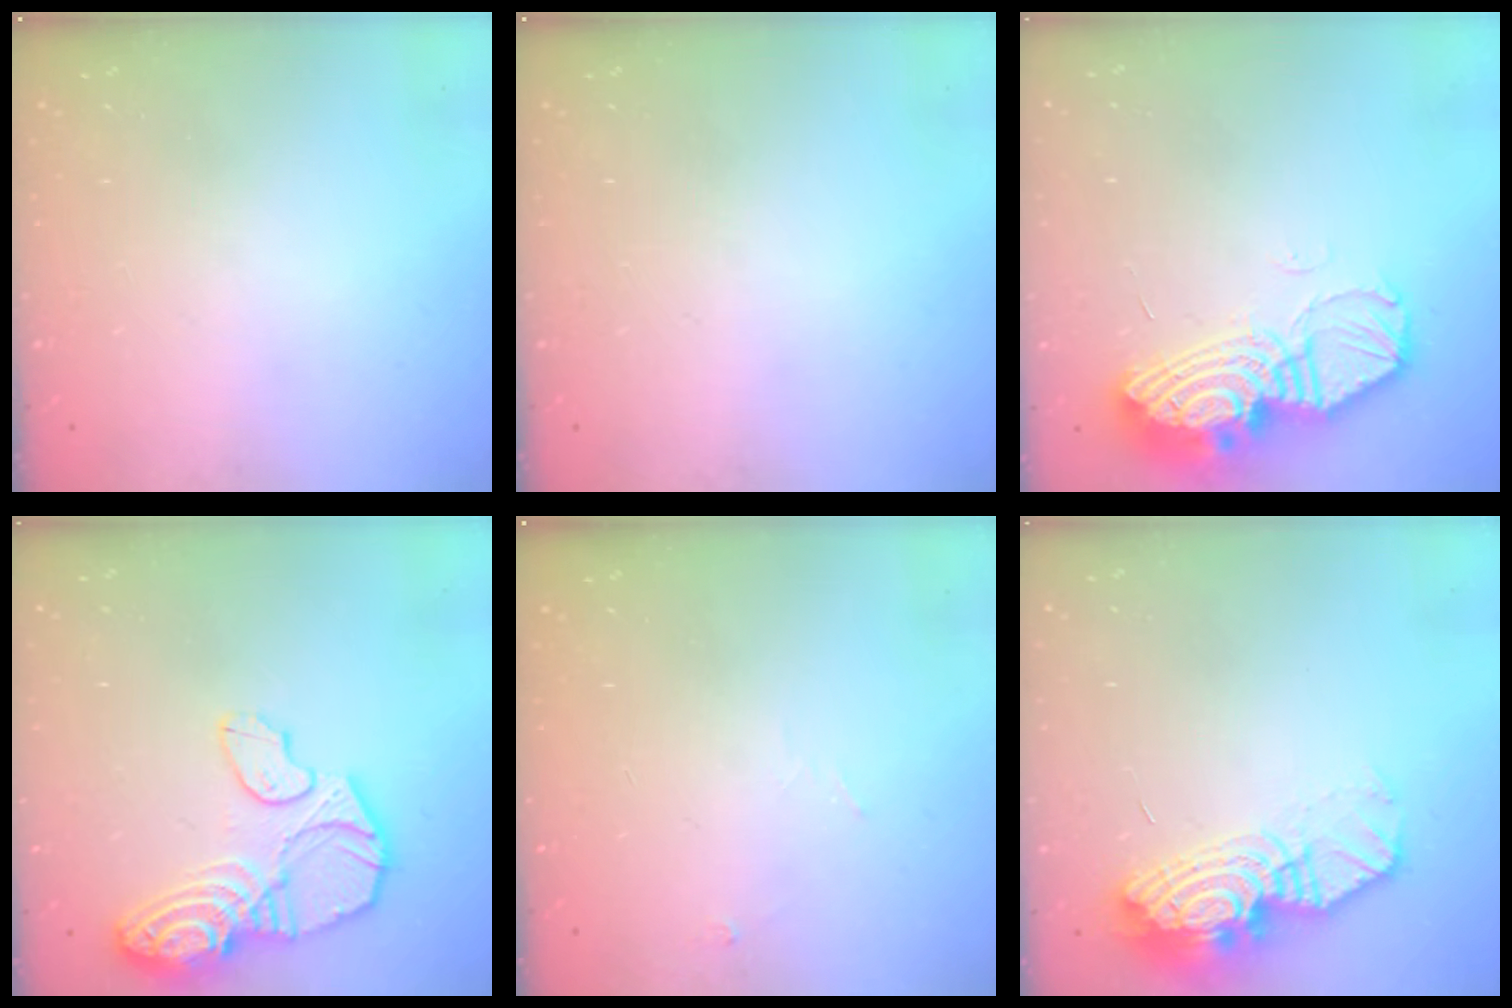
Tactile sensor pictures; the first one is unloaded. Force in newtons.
{"total": 0.0}
{"total": 17.2, "press": 17.1, "slide": 1.7}
{"total": 16.4, "press": 16.4, "slide": 1.5}
{"total": 3.8, "press": 3.1, "slide": 2.2}
{"total": 14.0, "press": 13.9, "slide": 1.3}